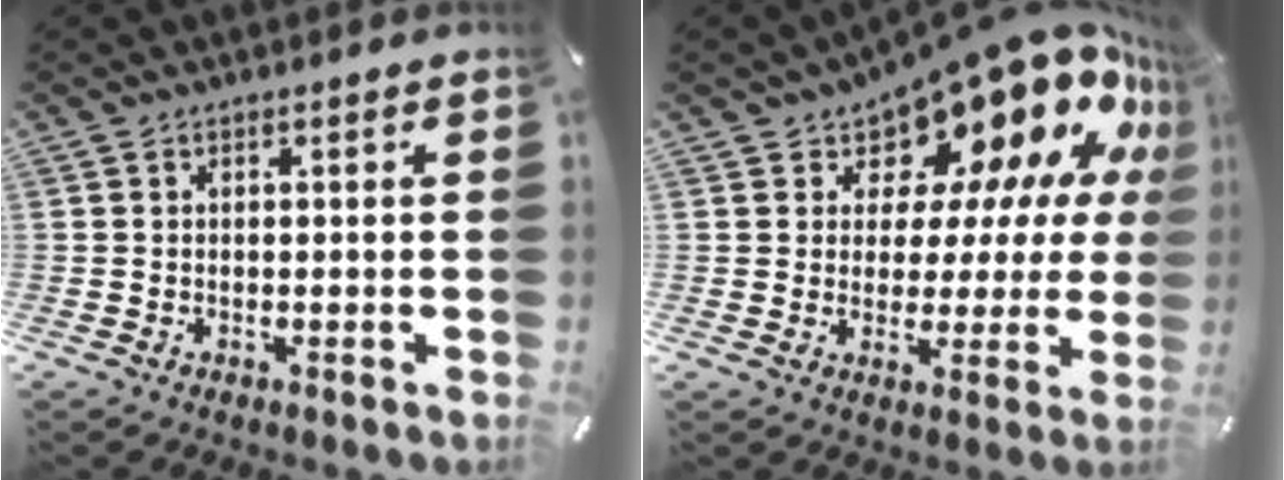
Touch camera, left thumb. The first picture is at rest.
{"total": 16.9, "force": [12.7, 8.1, 7.5], "torque": [-0.127, -0.108, 0.218]}